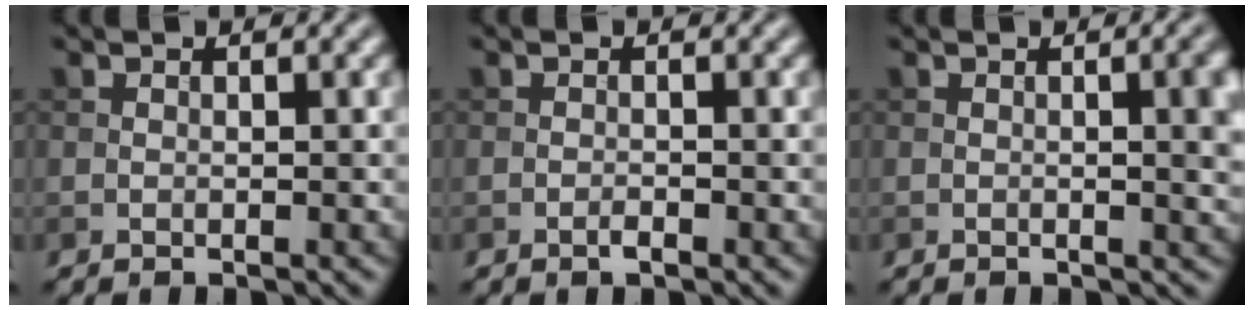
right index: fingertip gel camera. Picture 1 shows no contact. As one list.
[{"total": 0.7, "force": [-0.5, 0.2, 0.5], "torque": [-0.009, 0.001, -0.009]}, {"total": 4.3, "force": [0.1, 1.3, 4.0], "torque": [-0.043, 0.004, 0.001]}]